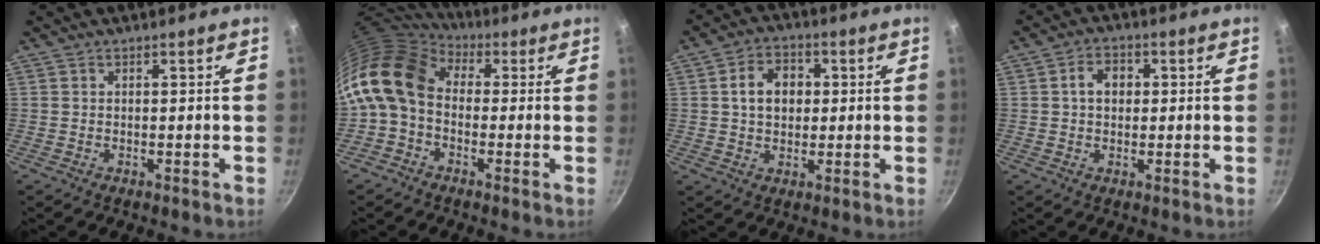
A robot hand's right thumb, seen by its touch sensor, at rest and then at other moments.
{"total": 12.7, "force": [0.8, 9.4, 8.6], "torque": [-0.152, 0.022, -0.011]}
{"total": 7.9, "force": [1.1, 6.0, 5.0], "torque": [-0.059, 0.011, 0.012]}
{"total": 4.9, "force": [0.7, 3.8, 3.1], "torque": [-0.033, 0.010, 0.005]}